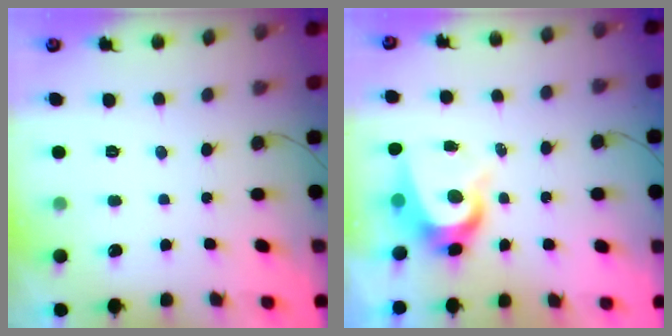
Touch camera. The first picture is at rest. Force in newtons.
{"total": 6.8, "press": 6.7, "slide": 0.4}